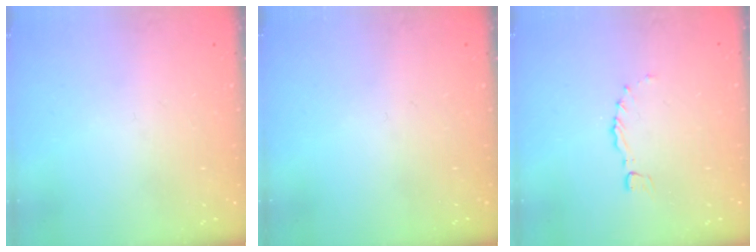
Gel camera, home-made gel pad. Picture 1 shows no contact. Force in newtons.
{"total": 0.0}
{"total": 0.0}